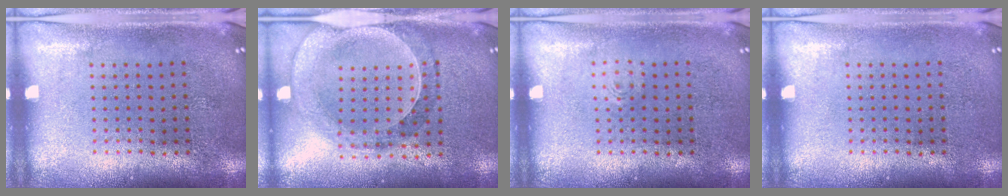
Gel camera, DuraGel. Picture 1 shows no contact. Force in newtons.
{"total": 0.6, "press": 0.6, "slide": 0.2}
{"total": 0.6, "press": 0.6, "slide": 0.1}
{"total": 0.0}